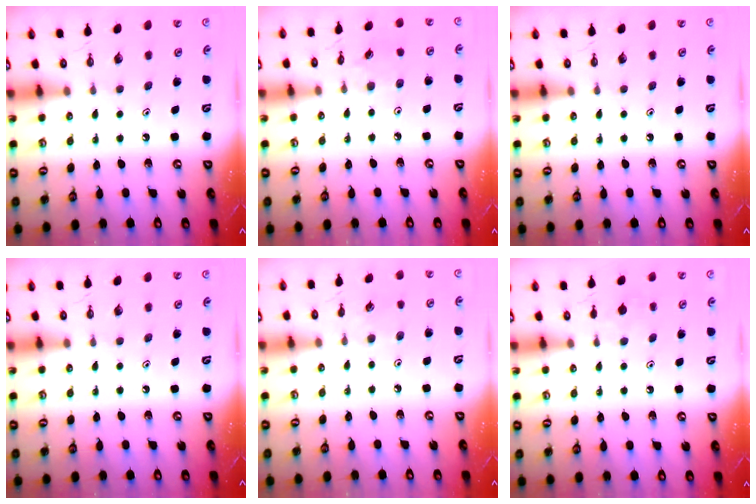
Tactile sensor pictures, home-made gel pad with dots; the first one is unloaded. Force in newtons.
{"total": 2.5, "press": 2.5, "slide": 0.4}
{"total": 0.0}
{"total": 0.0}
{"total": 4.3, "press": 4.3, "slide": 0.6}
{"total": 4.1, "press": 4.0, "slide": 0.8}